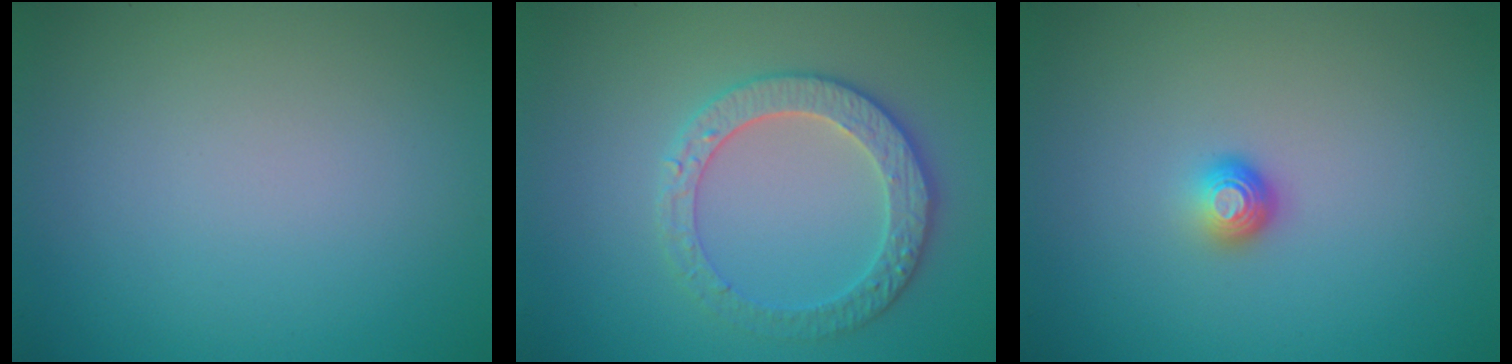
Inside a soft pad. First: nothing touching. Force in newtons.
{"total": 3.8, "press": 3.7, "slide": 0.7}
{"total": 1.4, "press": 1.0, "slide": 1.0}